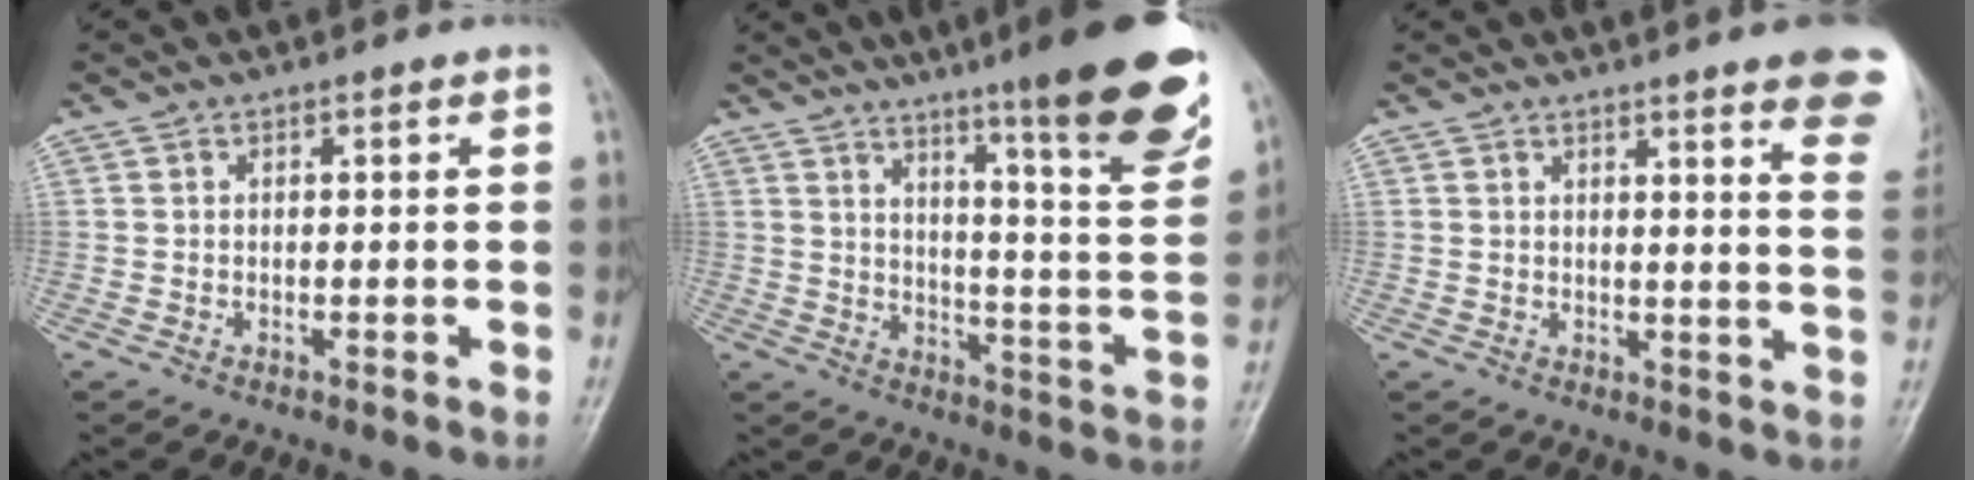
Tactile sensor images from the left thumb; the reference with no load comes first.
{"total": 22.5, "force": [15.1, 2.4, 16.5], "torque": [-0.209, -0.074, 0.211]}
{"total": 12.3, "force": [8.4, 1.2, 8.9], "torque": [-0.085, -0.035, 0.080]}